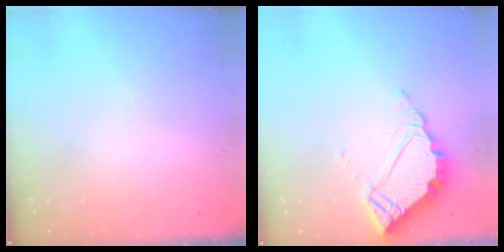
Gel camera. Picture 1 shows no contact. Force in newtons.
{"total": 5.8, "press": 5.8, "slide": 0.4}